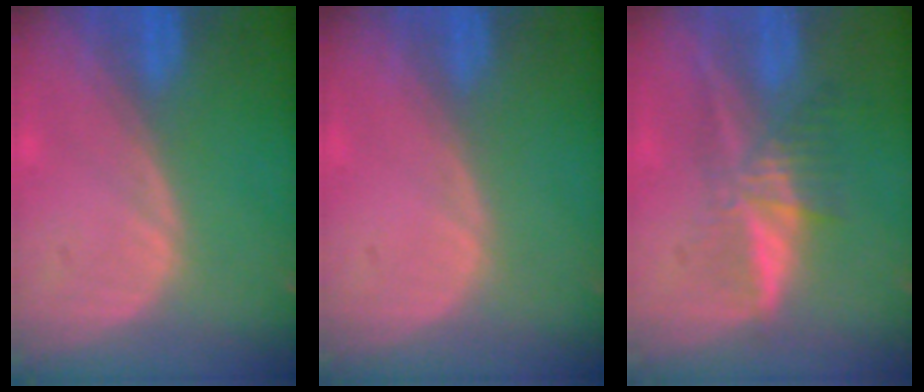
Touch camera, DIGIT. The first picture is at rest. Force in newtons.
{"total": 0.0}
{"total": 5.9, "press": 5.5, "slide": 1.9}